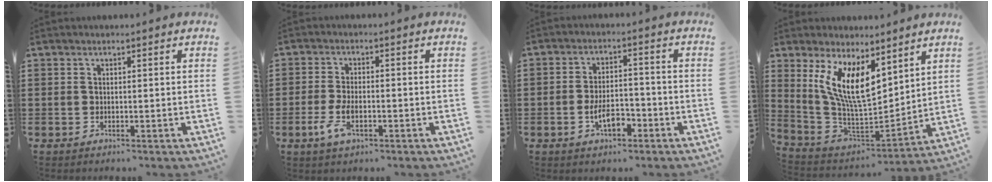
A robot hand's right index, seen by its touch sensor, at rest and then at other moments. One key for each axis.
{"total": 4.6, "fx": -1.6, "fy": 2.1, "fz": 3.9, "tx": -0.095, "ty": -0.007, "tz": -0.034}
{"total": 5.4, "fx": -2.4, "fy": 2.3, "fz": 4.3, "tx": -0.083, "ty": 0.006, "tz": -0.045}
{"total": 11.1, "fx": 5.2, "fy": 4.0, "fz": 9.0, "tx": -0.201, "ty": -0.031, "tz": 0.096}